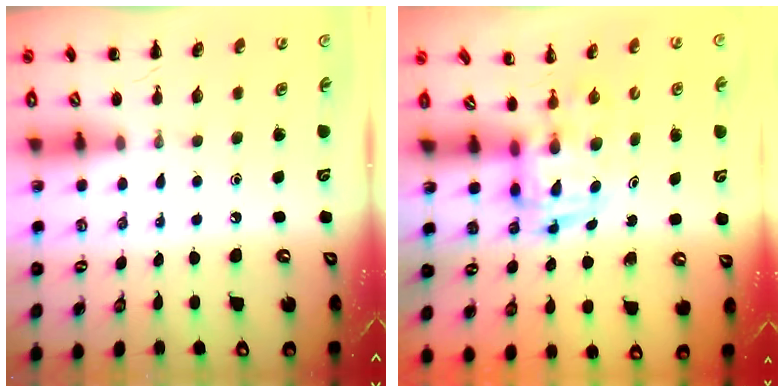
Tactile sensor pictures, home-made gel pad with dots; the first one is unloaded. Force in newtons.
{"total": 2.8, "press": 2.7, "slide": 0.5}